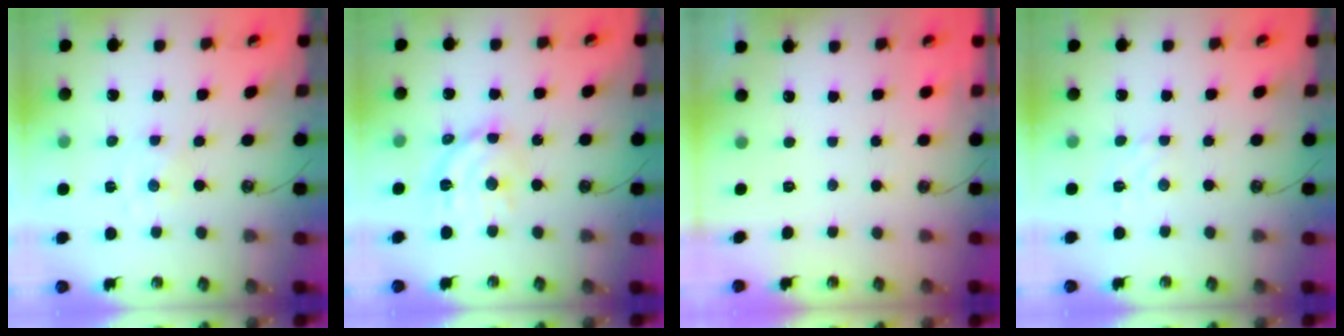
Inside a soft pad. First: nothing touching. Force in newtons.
{"total": 12.2, "press": 12.2, "slide": 1.0}
{"total": 0.0}
{"total": 2.4, "press": 2.4, "slide": 0.6}